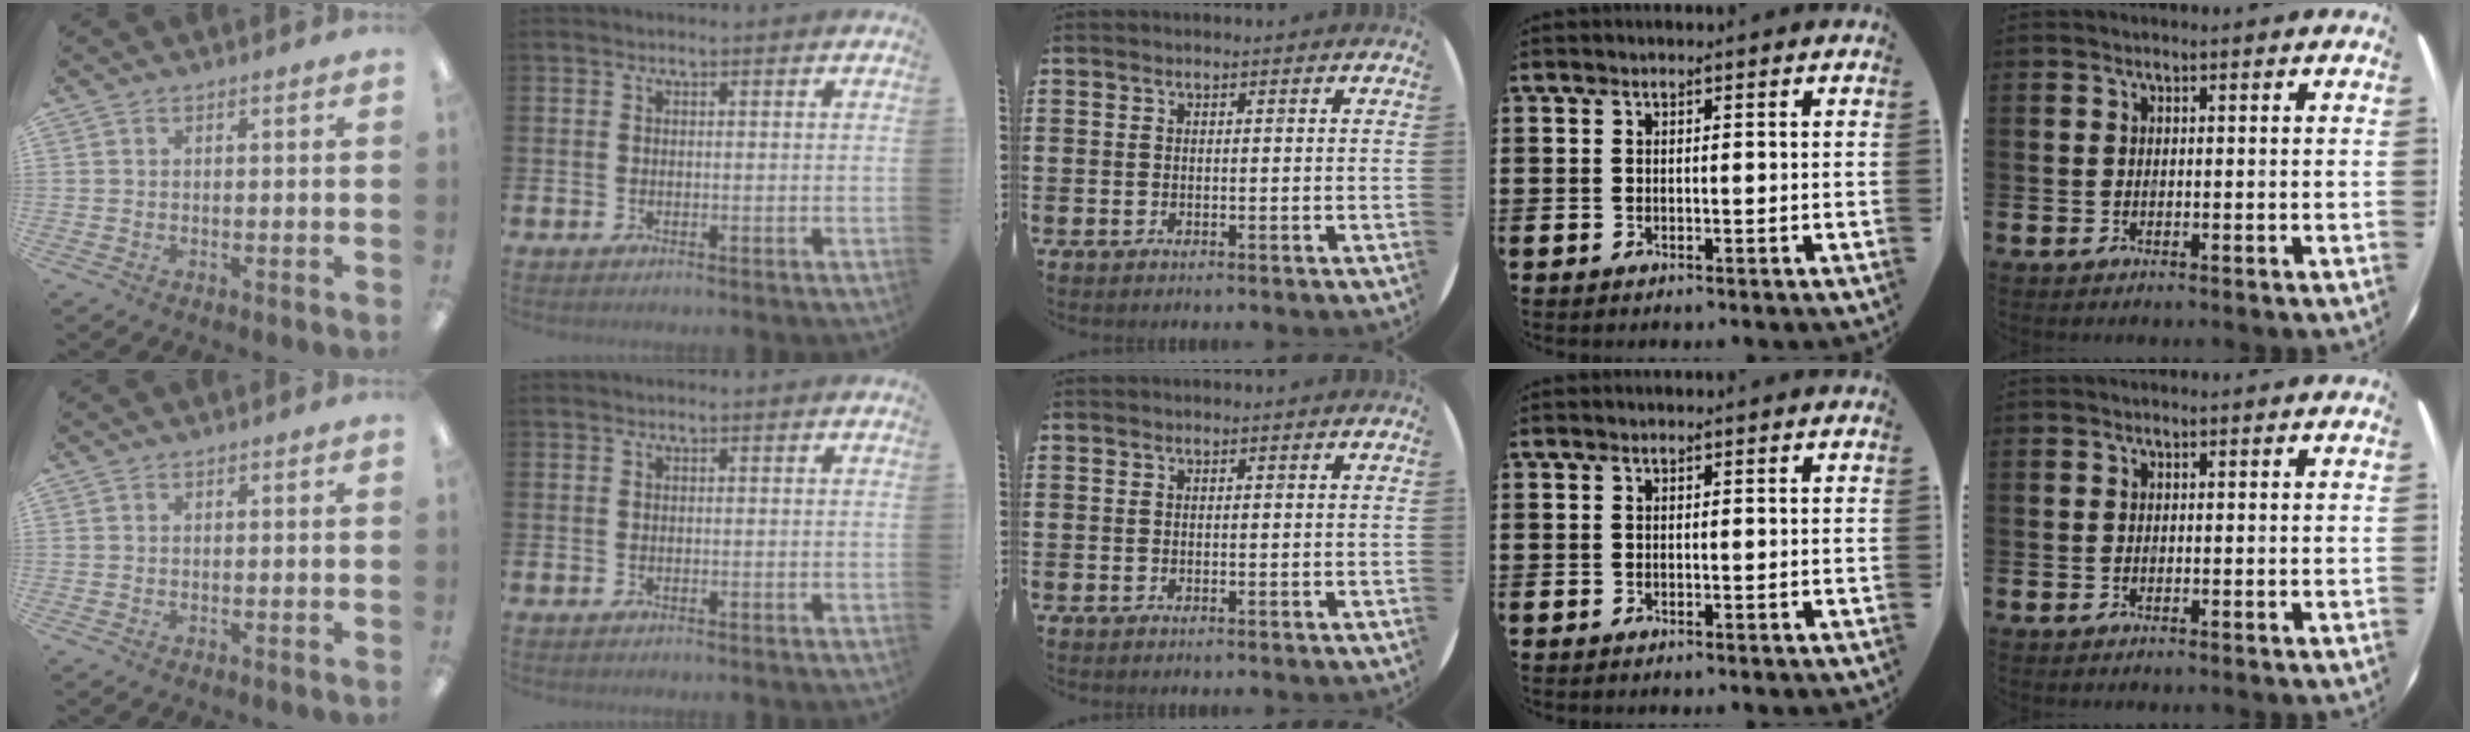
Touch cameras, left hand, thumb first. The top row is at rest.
{}